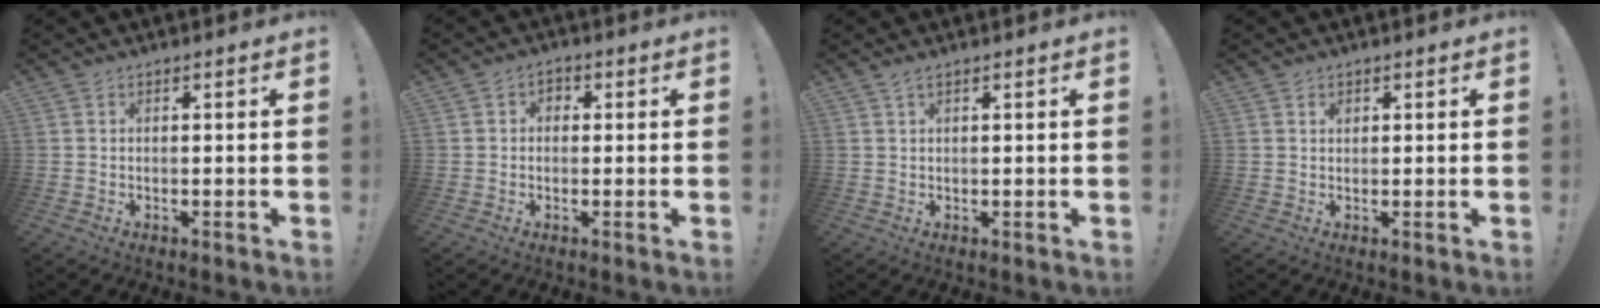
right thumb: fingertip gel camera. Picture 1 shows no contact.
{"total": 2.4, "force": [-0.3, 2.1, 1.2], "torque": [-0.016, 0.004, -0.006]}
{"total": 1.6, "force": [1.0, 0.3, 1.2], "torque": [-0.026, 0.001, 0.019]}
{"total": 1.0, "force": [0.6, 0.8, 0.2], "torque": [0.002, -0.002, 0.010]}